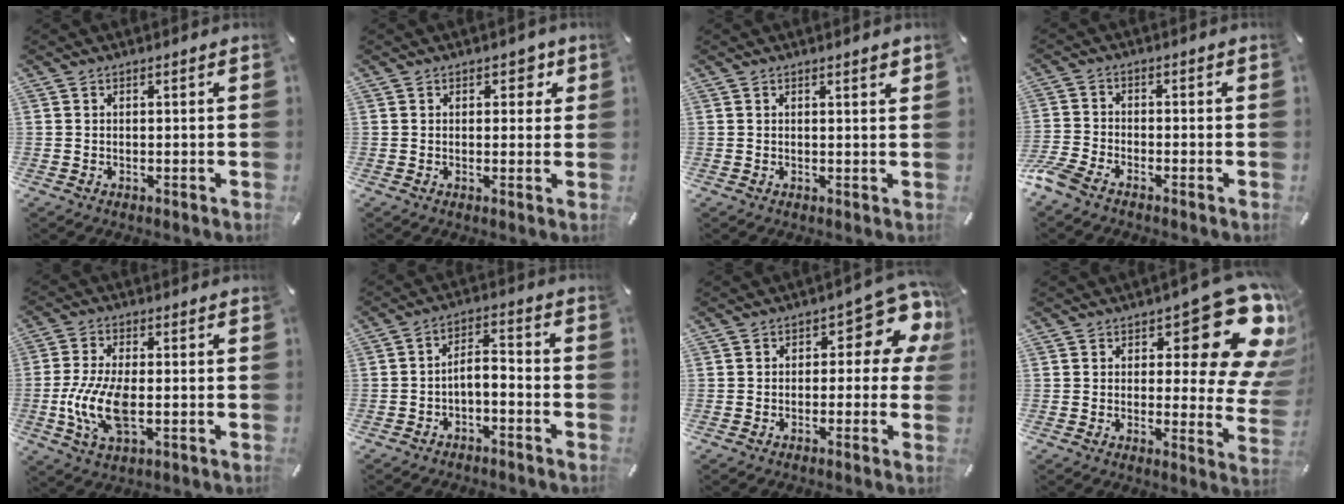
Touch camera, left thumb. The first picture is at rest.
{"total": 3.2, "force": [1.3, 2.2, 2.0], "torque": [-0.013, -0.004, 0.013]}
{"total": 1.2, "force": [0.8, 0.0, 0.8], "torque": [-0.017, -0.002, 0.015]}
{"total": 4.5, "force": [-3.7, 1.7, 2.0], "torque": [-0.064, 0.006, -0.078]}
{"total": 11.0, "force": [-1.8, 5.0, 9.6], "torque": [-0.215, -0.015, -0.033]}
{"total": 4.5, "force": [-3.0, 2.0, 2.6], "torque": [-0.045, 0.016, -0.059]}
{"total": 10.4, "force": [4.3, 5.0, 8.1], "torque": [-0.093, -0.036, 0.070]}
{"total": 18.3, "force": [9.2, 7.3, 14.1], "torque": [-0.161, -0.076, 0.148]}